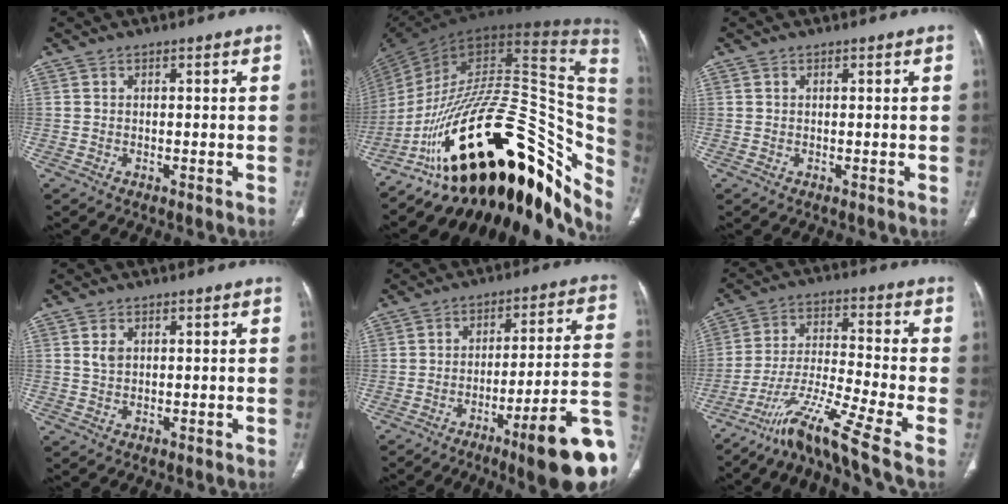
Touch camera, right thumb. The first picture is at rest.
{"total": 42.5, "force": [-13.6, 20.4, 34.7], "torque": [-0.408, 0.082, -0.195]}
{"total": 0.0}
{"total": 2.2, "force": [0.8, 1.5, 1.4], "torque": [-0.026, 0.000, 0.020]}
{"total": 19.6, "force": [-8.4, 2.8, 17.5], "torque": [-0.184, 0.046, -0.117]}
{"total": 14.0, "force": [-8.9, -0.2, 10.7], "torque": [-0.227, 0.047, -0.159]}